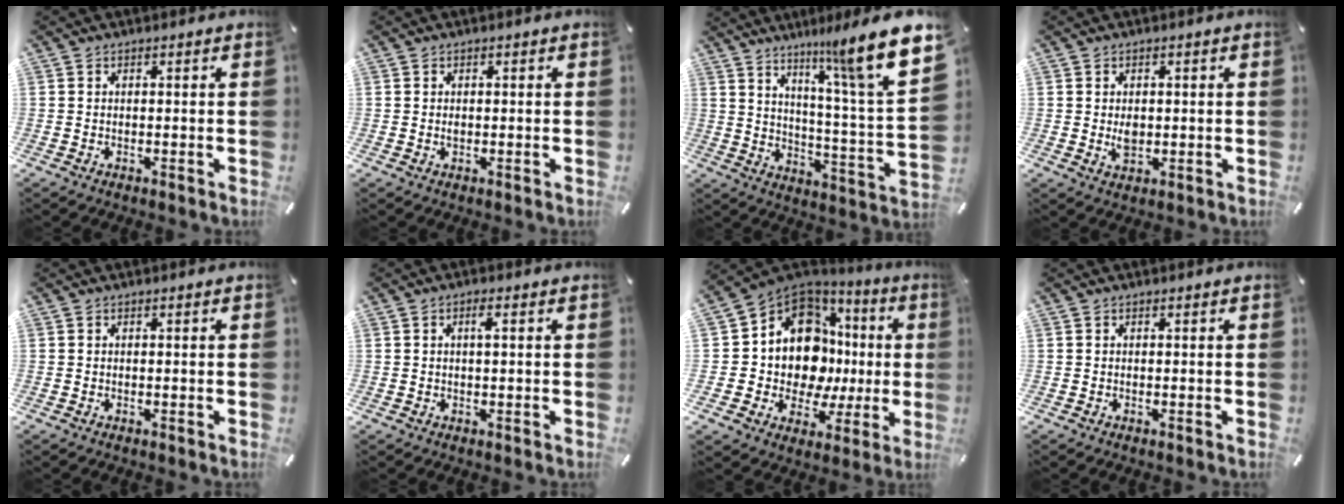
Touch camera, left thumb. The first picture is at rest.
{"total": 0.9, "force": [0.0, 0.6, 0.7], "torque": [-0.014, 0.002, -0.001]}
{"total": 16.2, "force": [11.1, 1.2, 11.8], "torque": [-0.185, -0.095, 0.164]}
{"total": 3.3, "force": [-0.1, 2.5, 2.2], "torque": [-0.034, -0.004, -0.007]}
{"total": 0.0}
{"total": 2.2, "force": [0.6, 0.6, 2.0], "torque": [-0.041, 0.004, 0.008]}
{"total": 14.9, "force": [3.3, 11.6, 8.7], "torque": [-0.178, -0.046, 0.068]}
{"total": 0.0}